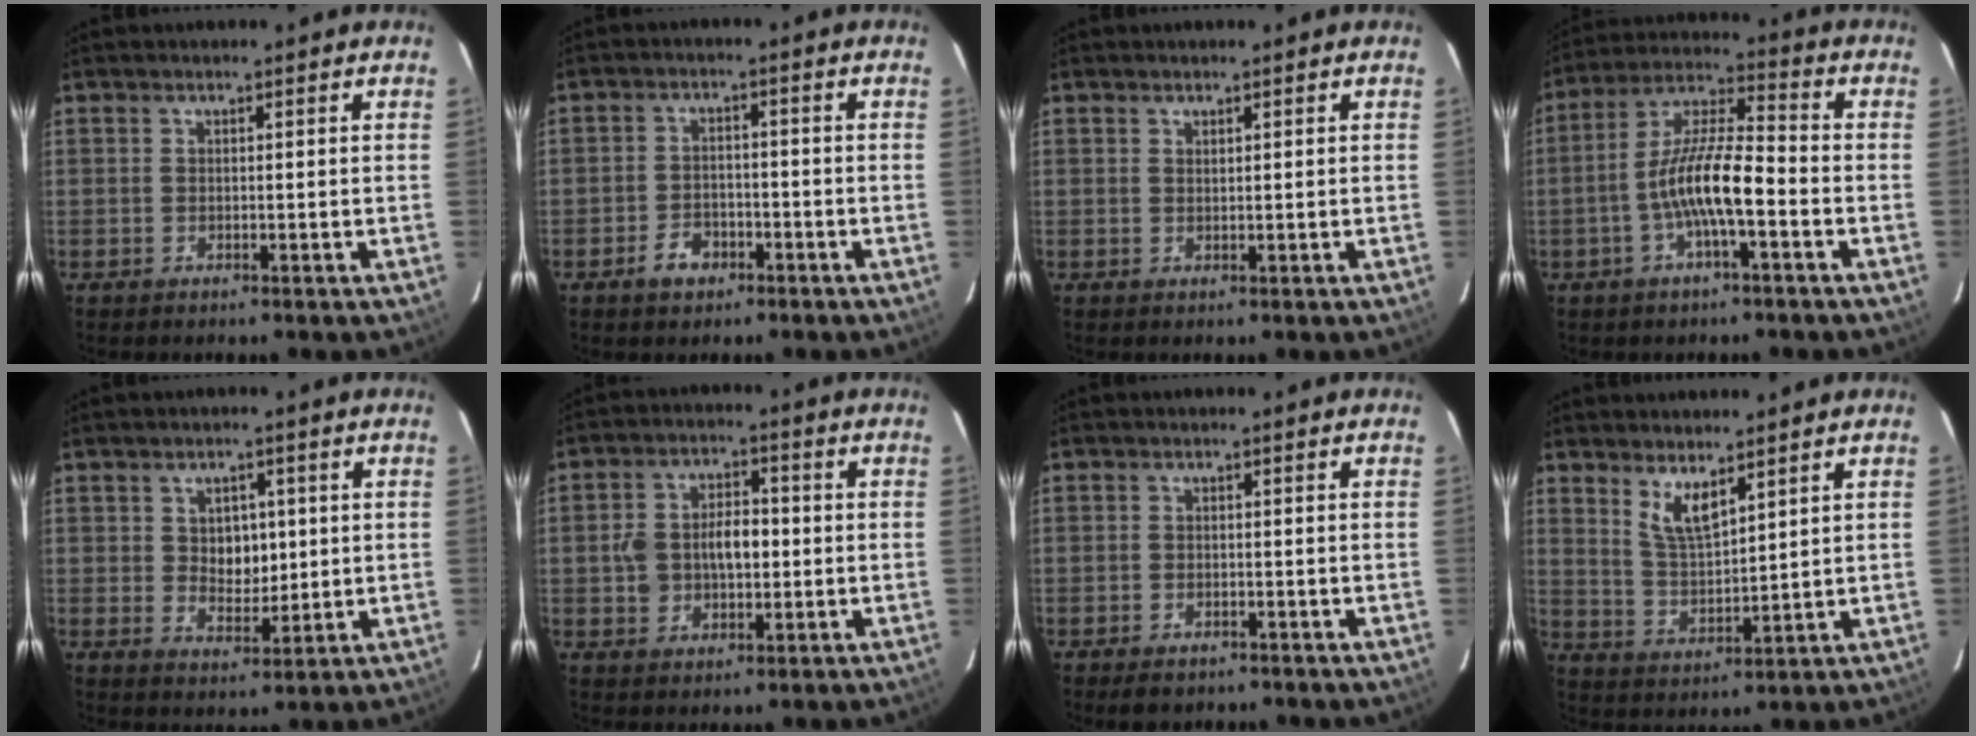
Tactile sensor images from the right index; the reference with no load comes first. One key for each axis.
{"total": 4.7, "fx": -2.9, "fy": 3.0, "fz": 2.0, "tx": -0.048, "ty": 0.007, "tz": -0.045}
{"total": 0.5, "fx": 0.5, "fy": 0.2, "fz": 0.1, "tx": -0.002, "ty": 0.001, "tz": 0.010}
{"total": 10.9, "fx": -3.8, "fy": 2.1, "fz": 10.0, "tx": -0.202, "ty": 0.009, "tz": -0.073}
{"total": 5.7, "fx": 0.9, "fy": 4.4, "fz": 3.5, "tx": -0.053, "ty": 0.004, "tz": 0.021}
{"total": 8.4, "fx": -0.6, "fy": 5.7, "fz": 6.1, "tx": -0.117, "ty": 0.017, "tz": -0.004}
{"total": 3.2, "fx": -2.3, "fy": 1.8, "fz": 1.4, "tx": -0.032, "ty": -0.003, "tz": -0.032}
{"total": 6.3, "fx": 4.2, "fy": 1.9, "fz": 4.3, "tx": -0.079, "ty": -0.008, "tz": 0.088}